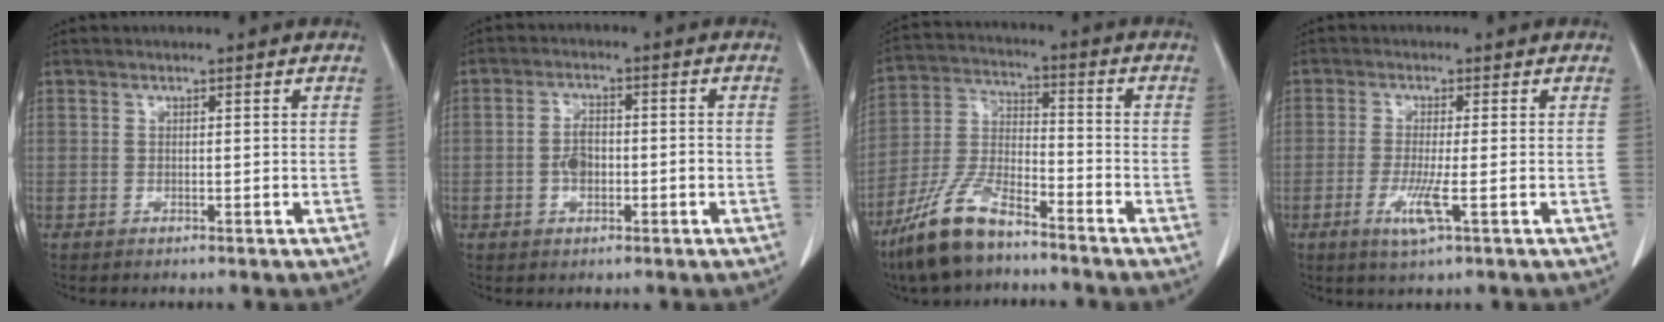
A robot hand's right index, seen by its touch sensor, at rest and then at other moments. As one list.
[{"total": 4.2, "force": [-1.0, 2.1, 3.5], "torque": [-0.076, 0.009, -0.017]}, {"total": 11.5, "force": [-8.5, 3.3, 6.9], "torque": [-0.151, -0.007, -0.166]}, {"total": 4.8, "force": [-1.7, 0.0, 4.5], "torque": [-0.094, -0.014, -0.033]}]